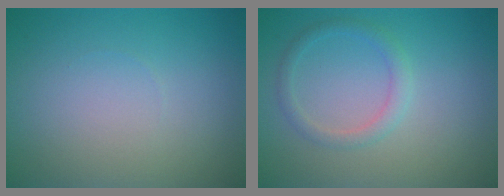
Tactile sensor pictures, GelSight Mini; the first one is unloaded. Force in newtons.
{"total": 1.7, "press": 1.7, "slide": 0.1}